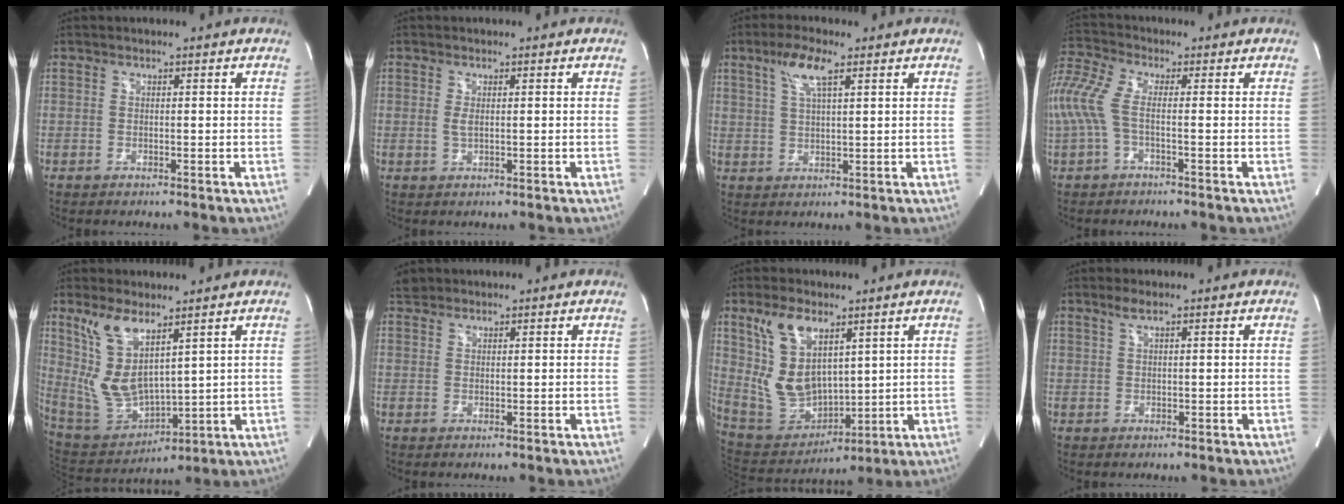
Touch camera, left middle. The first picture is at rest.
{"total": 1.2, "force": [0.2, 0.3, 1.2], "torque": [-0.030, -0.002, 0.007]}
{"total": 5.6, "force": [3.0, 0.9, 4.6], "torque": [-0.098, 0.007, 0.057]}
{"total": 9.9, "force": [-1.2, 3.3, 9.3], "torque": [-0.240, 0.028, -0.028]}
{"total": 10.8, "force": [5.3, 3.5, 8.7], "torque": [-0.189, -0.007, 0.121]}
{"total": 1.7, "force": [1.5, 0.8, 0.0], "torque": [-0.003, 0.011, 0.026]}
{"total": 12.0, "force": [5.3, 6.1, 8.8], "torque": [-0.188, 0.003, 0.121]}
{"total": 1.5, "force": [1.0, 0.0, 1.1], "torque": [-0.029, 0.007, 0.022]}